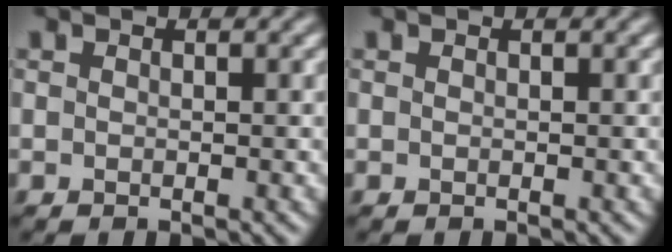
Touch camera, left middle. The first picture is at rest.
{"total": 0.0}